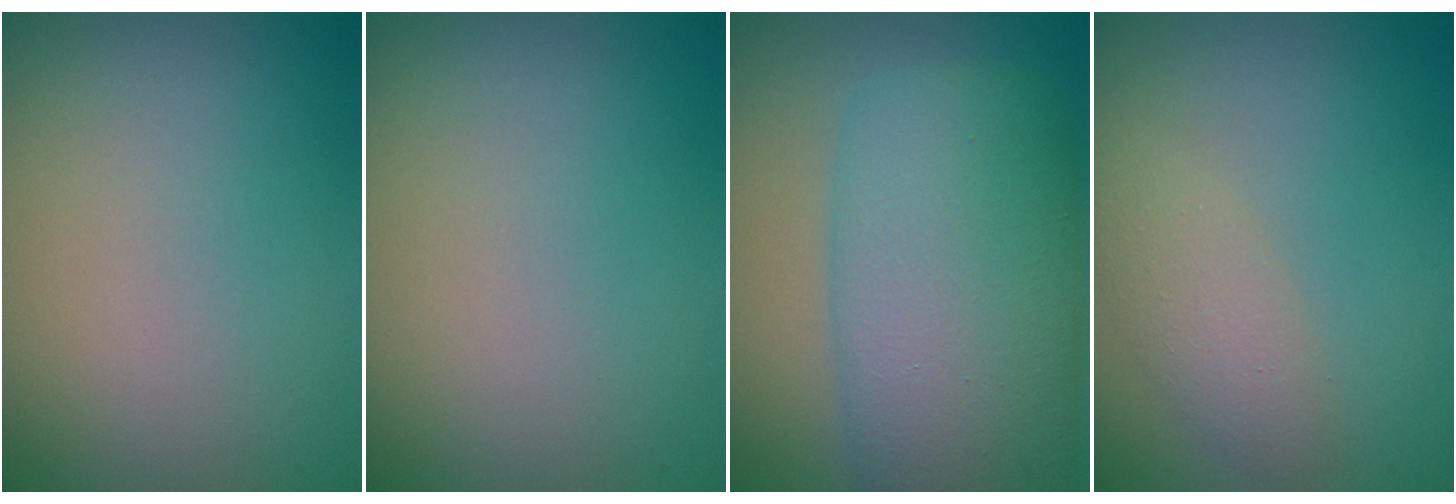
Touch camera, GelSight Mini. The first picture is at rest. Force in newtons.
{"total": 0.0}
{"total": 11.1, "press": 11.1, "slide": 0.1}
{"total": 2.2, "press": 2.2, "slide": 0.0}